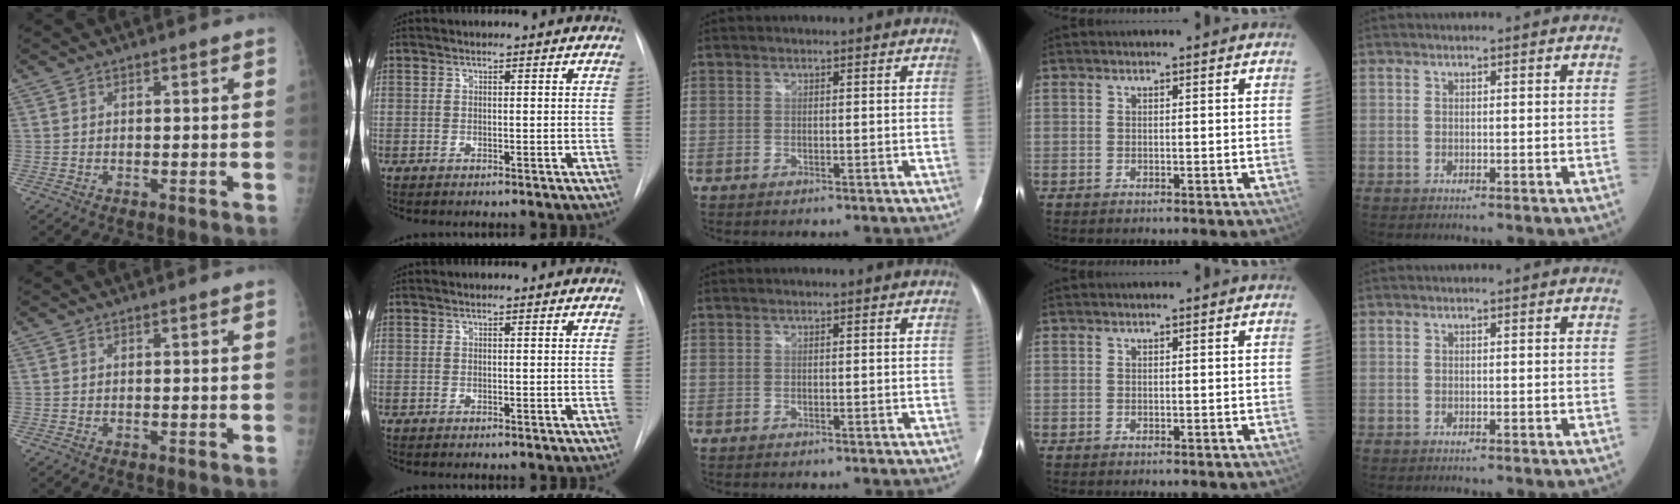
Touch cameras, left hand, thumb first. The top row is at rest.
{}